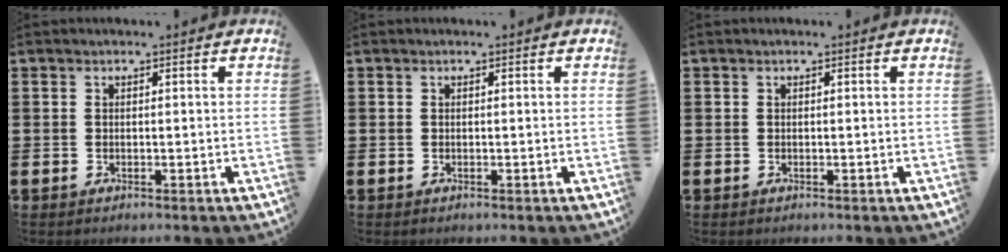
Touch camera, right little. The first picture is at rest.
{"total": 0.0}
{"total": 0.0}